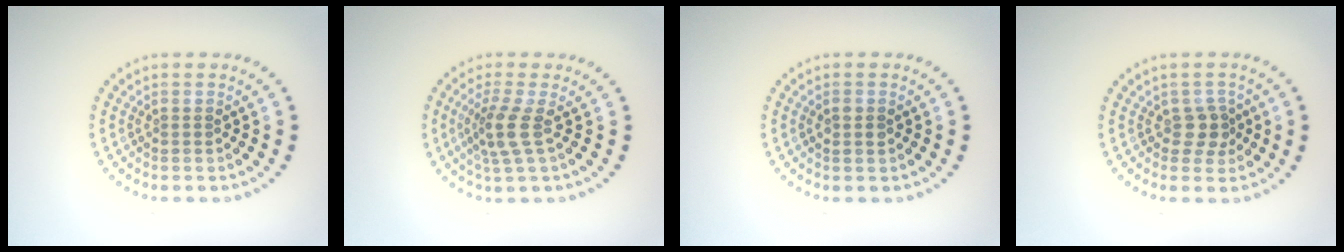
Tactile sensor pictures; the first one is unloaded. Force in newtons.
{"total": 2.7, "press": 2.2, "slide": 1.7}
{"total": 1.5, "press": 1.5, "slide": 0.1}
{"total": 2.0, "press": 1.6, "slide": 1.1}